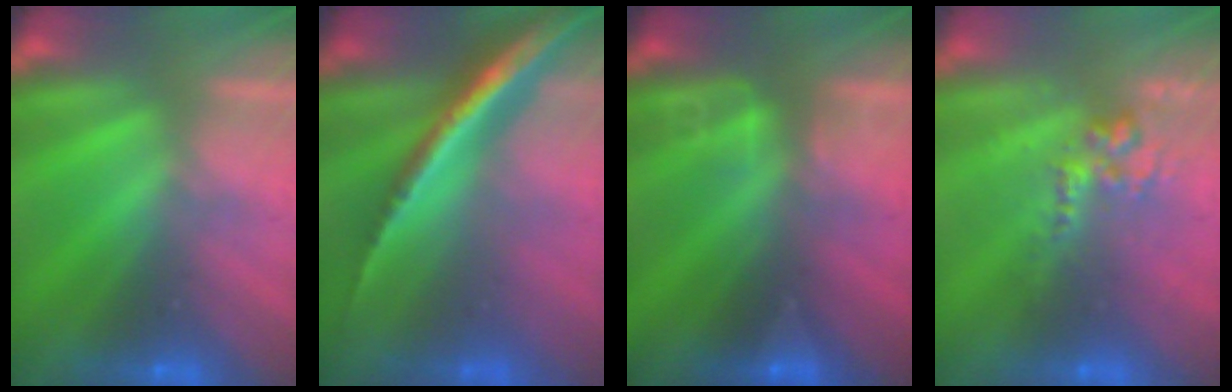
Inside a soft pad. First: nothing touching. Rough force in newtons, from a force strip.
{"total": 2.0}
{"total": 2.8}
{"total": 2.6}